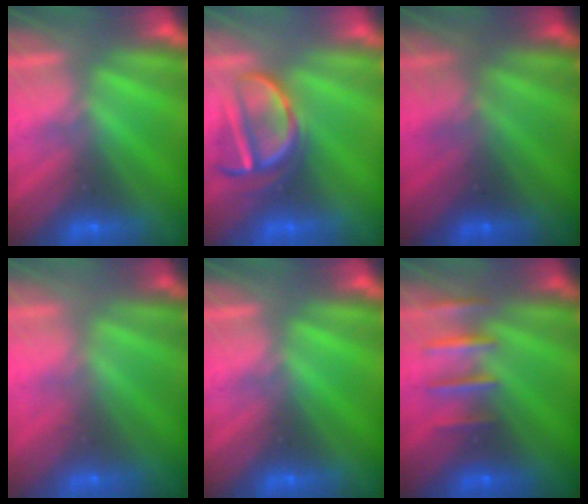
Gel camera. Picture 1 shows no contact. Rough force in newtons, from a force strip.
{"total": 3.8}
{"total": 1.8}
{"total": 7.7}
{"total": 0.0}
{"total": 2.5}